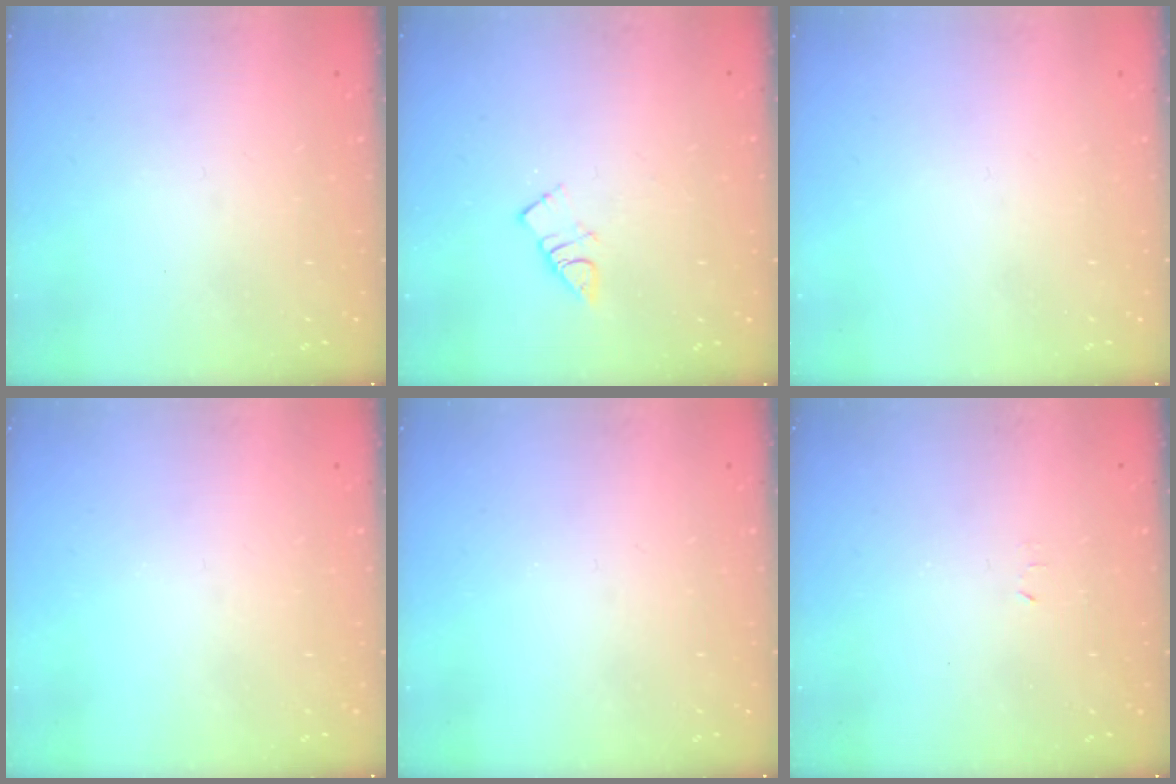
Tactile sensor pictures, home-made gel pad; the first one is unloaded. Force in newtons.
{"total": 3.9, "press": 3.9, "slide": 0.3}
{"total": 1.5, "press": 1.5, "slide": 0.1}
{"total": 0.0}
{"total": 0.0}
{"total": 2.4, "press": 2.4, "slide": 0.4}